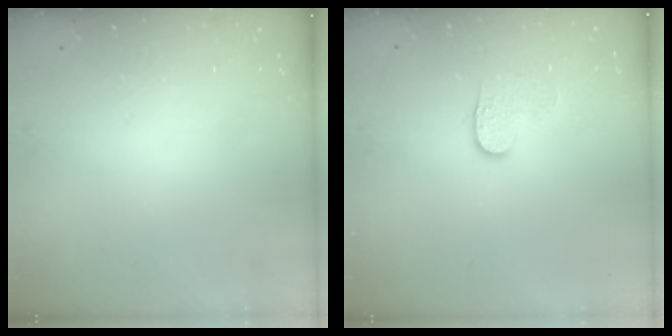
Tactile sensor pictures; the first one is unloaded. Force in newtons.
{"total": 4.7, "press": 4.7, "slide": 0.4}